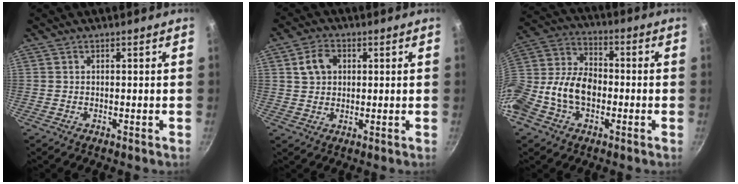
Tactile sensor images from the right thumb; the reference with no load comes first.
{"total": 5.8, "force": [1.5, 4.5, 3.3], "torque": [-0.042, 0.008, 0.024]}
{"total": 15.8, "force": [-3.4, 11.0, 10.8], "torque": [-0.191, 0.052, -0.077]}